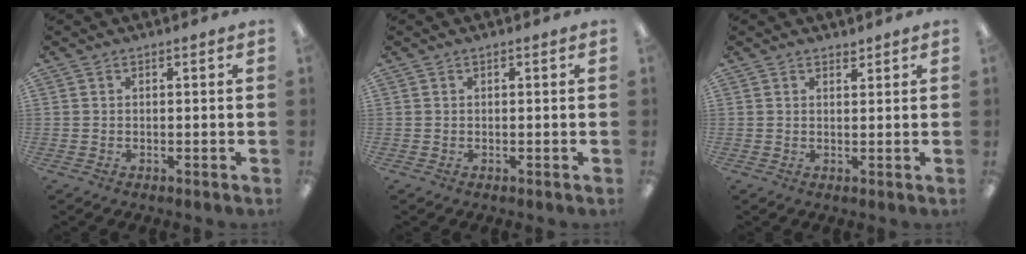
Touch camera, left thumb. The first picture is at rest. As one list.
[{"total": 0.0}, {"total": 1.3, "force": [1.2, 0.4, 0.2], "torque": [0.004, -0.005, 0.021]}]